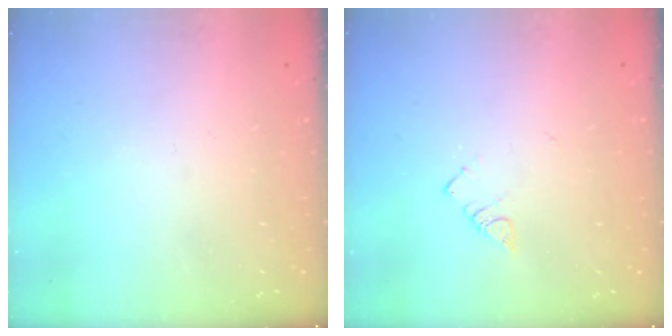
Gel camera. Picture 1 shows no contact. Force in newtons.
{"total": 2.7, "press": 2.7, "slide": 0.4}